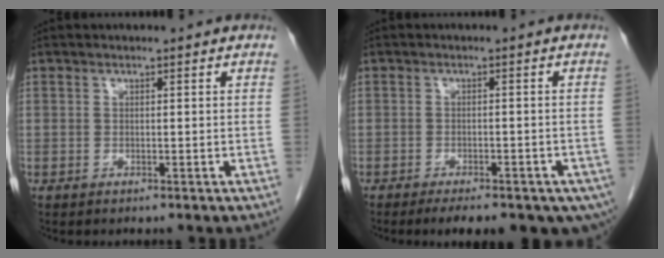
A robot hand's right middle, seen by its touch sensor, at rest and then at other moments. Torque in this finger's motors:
{"motor_torque": [1.14, -1.00, 0.20, 0.05]}